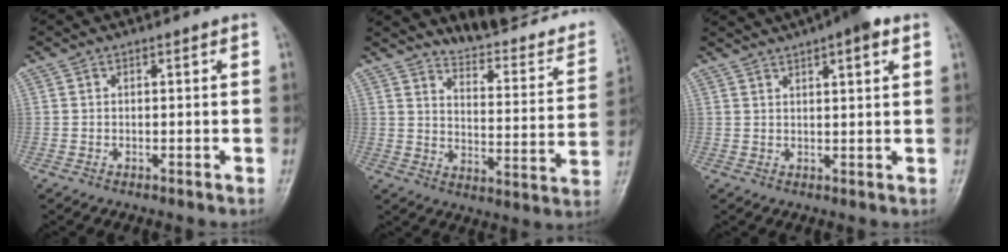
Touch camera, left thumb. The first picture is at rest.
{"total": 19.4, "force": [18.2, 2.6, 6.2], "torque": [-0.059, -0.154, 0.236]}
{"total": 8.4, "force": [5.4, 2.0, 6.1], "torque": [-0.083, 0.013, 0.077]}